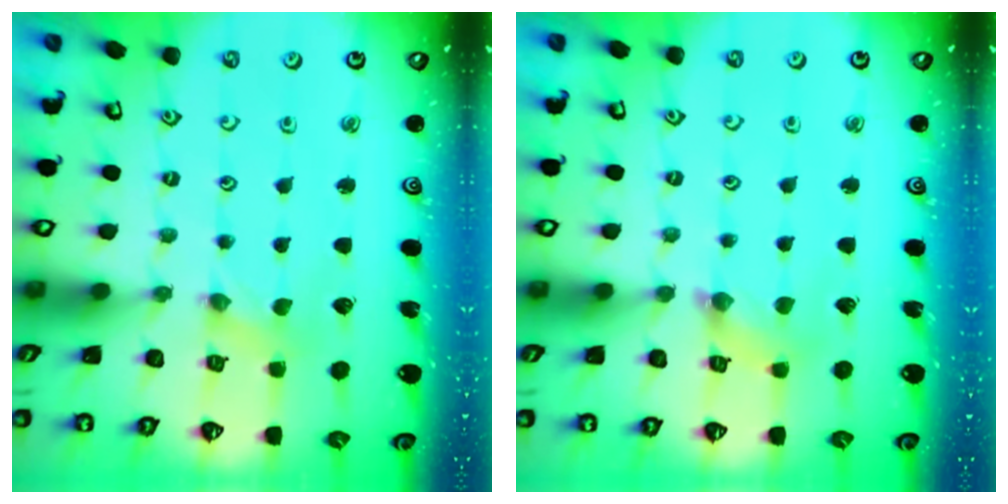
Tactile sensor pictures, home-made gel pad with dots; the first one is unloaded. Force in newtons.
{"total": 1.7, "press": 1.7, "slide": 0.3}